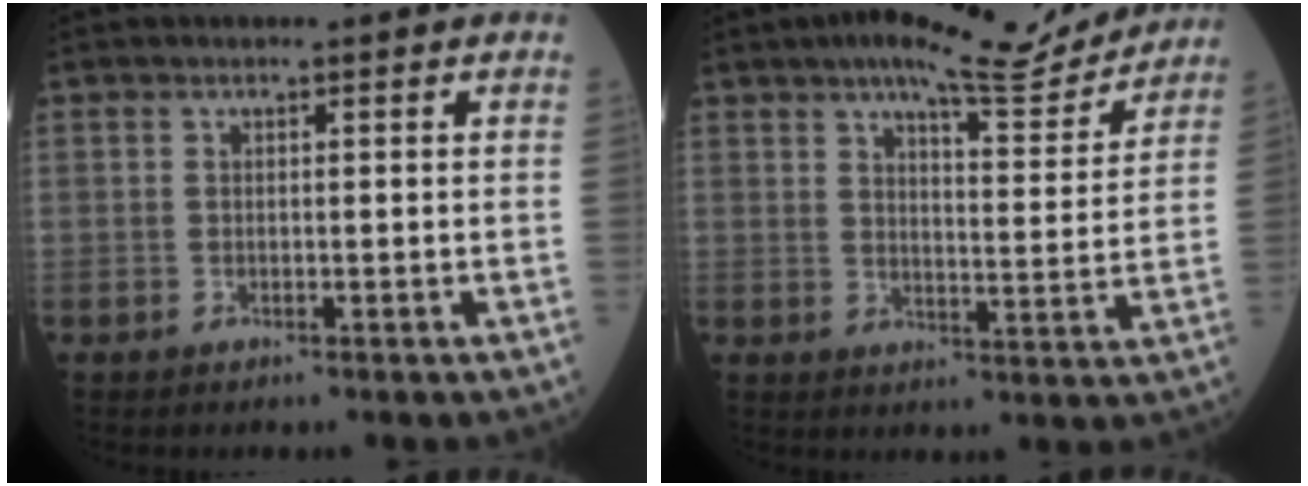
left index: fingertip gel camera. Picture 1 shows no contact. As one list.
[{"total": 11.8, "force": [10.5, 2.1, 5.0], "torque": [-0.071, -0.001, 0.138]}]